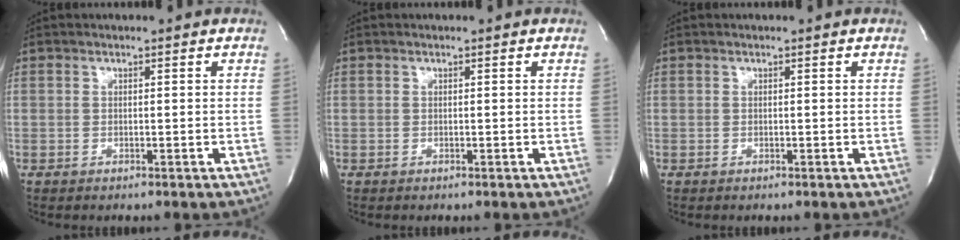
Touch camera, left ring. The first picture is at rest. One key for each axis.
{"total": 0.0}
{"total": 0.0}